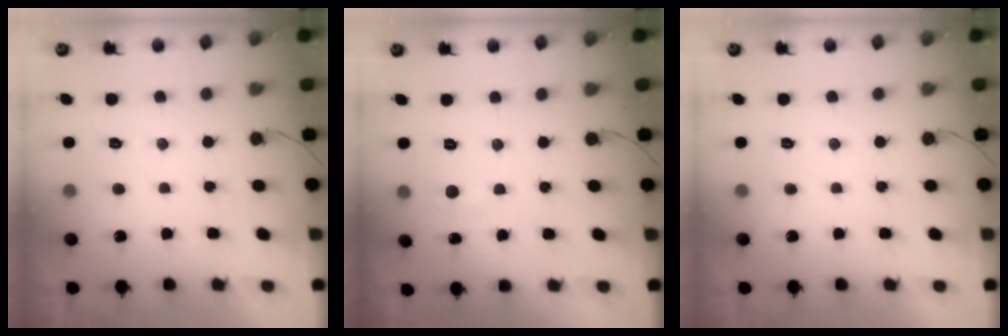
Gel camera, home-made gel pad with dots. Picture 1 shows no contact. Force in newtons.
{"total": 5.3, "press": 5.2, "slide": 0.7}
{"total": 0.0}